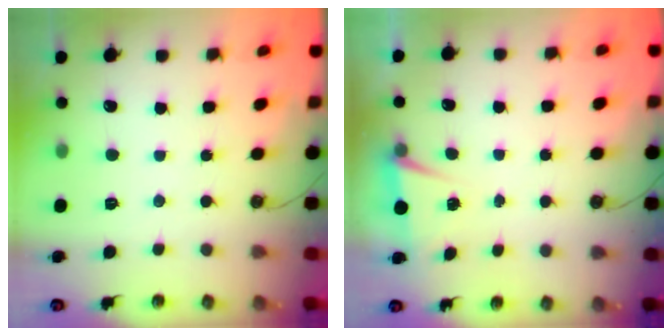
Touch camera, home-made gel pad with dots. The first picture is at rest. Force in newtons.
{"total": 2.3, "press": 2.0, "slide": 1.1}